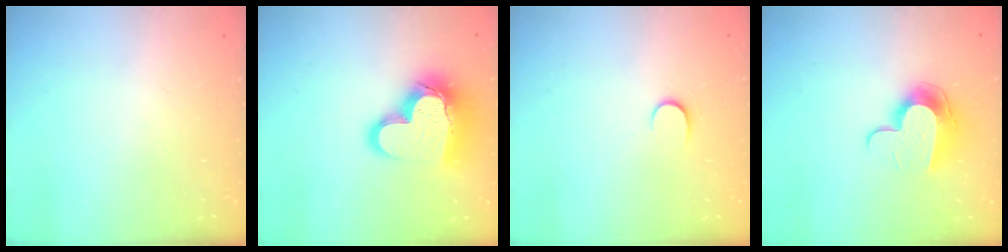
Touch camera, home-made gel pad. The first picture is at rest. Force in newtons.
{"total": 19.2, "press": 19.0, "slide": 2.4}
{"total": 7.0, "press": 7.0, "slide": 0.8}
{"total": 11.8, "press": 11.8, "slide": 0.5}